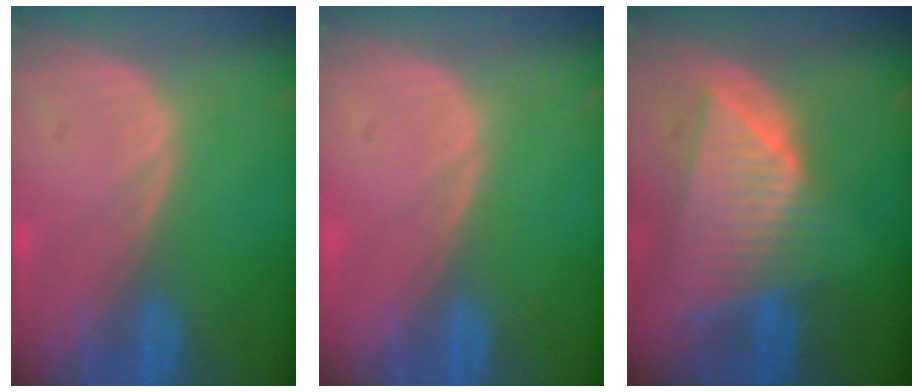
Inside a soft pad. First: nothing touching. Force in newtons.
{"total": 0.6, "press": 0.2, "slide": 0.5}
{"total": 9.0, "press": 8.1, "slide": 3.9}